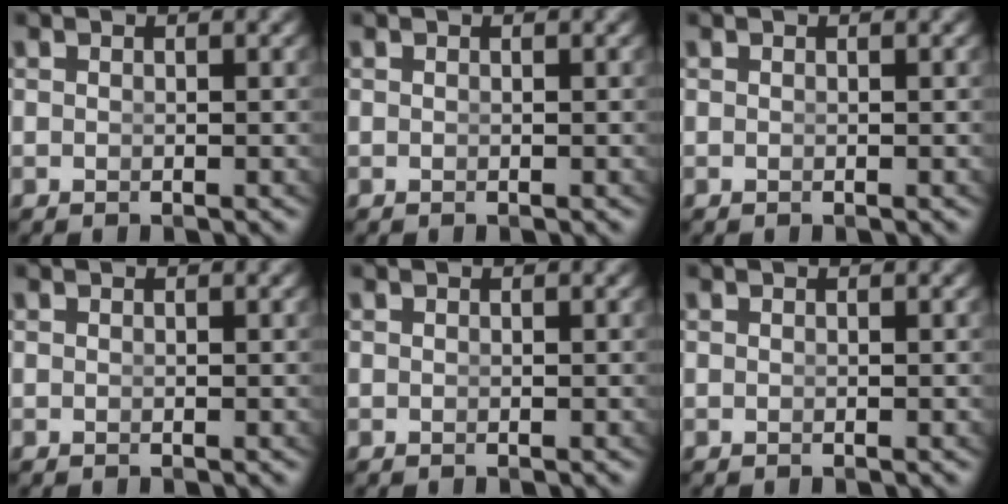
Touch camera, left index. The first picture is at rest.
{"total": 0.0}
{"total": 0.0}
{"total": 0.0}
{"total": 0.0}
{"total": 0.0}